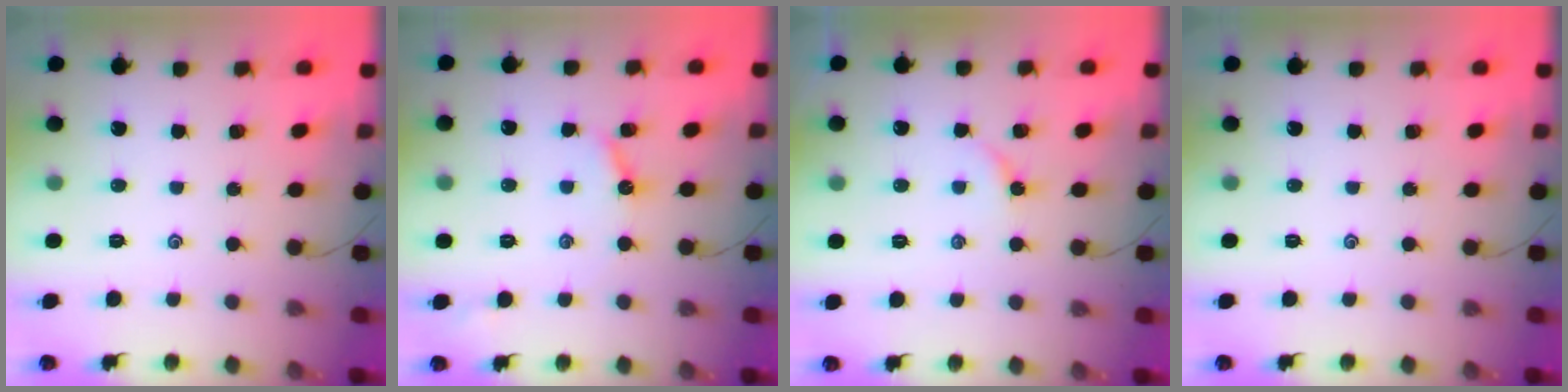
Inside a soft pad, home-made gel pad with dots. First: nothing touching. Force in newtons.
{"total": 6.3, "press": 6.3, "slide": 0.1}
{"total": 3.3, "press": 3.3, "slide": 0.4}
{"total": 0.0}